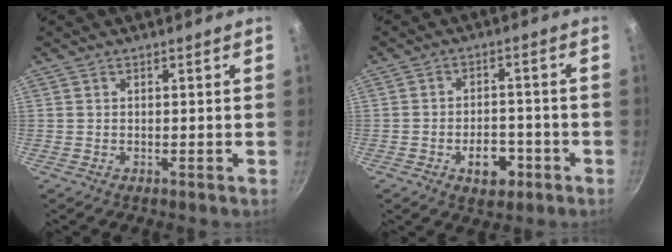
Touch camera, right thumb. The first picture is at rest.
{"total": 6.9, "force": [-3.0, 4.2, 4.6], "torque": [-0.045, 0.020, -0.042]}